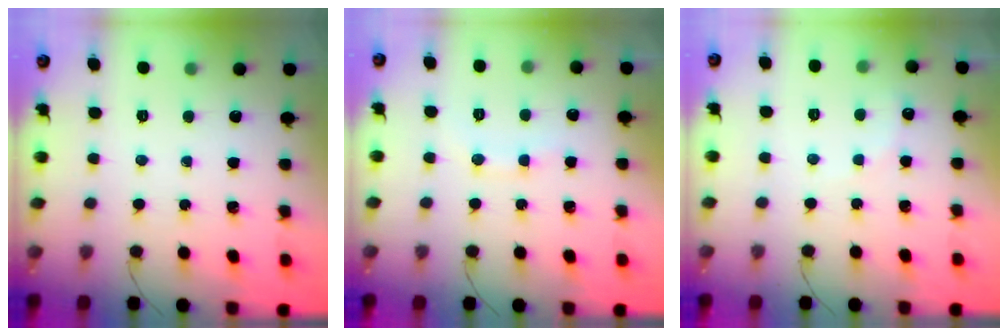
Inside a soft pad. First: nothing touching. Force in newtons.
{"total": 8.0, "press": 8.0, "slide": 0.8}
{"total": 5.7, "press": 5.6, "slide": 1.3}